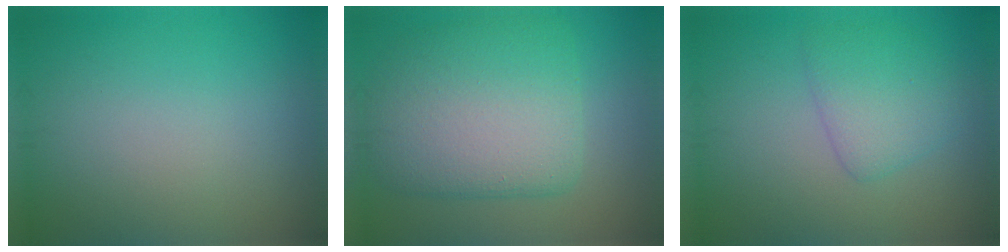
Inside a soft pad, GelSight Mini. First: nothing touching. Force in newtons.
{"total": 8.1, "press": 8.1, "slide": 0.8}
{"total": 3.0, "press": 3.0, "slide": 0.2}